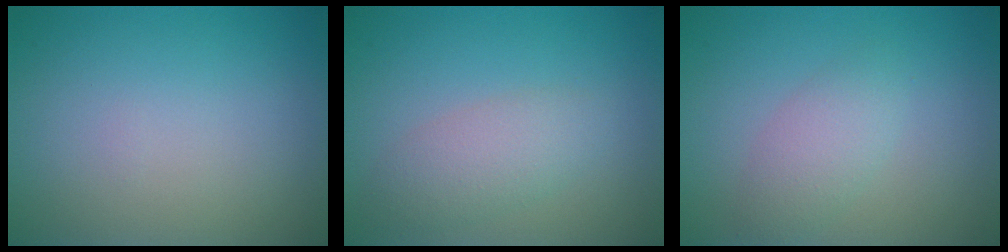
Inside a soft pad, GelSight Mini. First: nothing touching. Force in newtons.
{"total": 2.8, "press": 2.8, "slide": 0.0}
{"total": 2.4, "press": 2.4, "slide": 0.1}